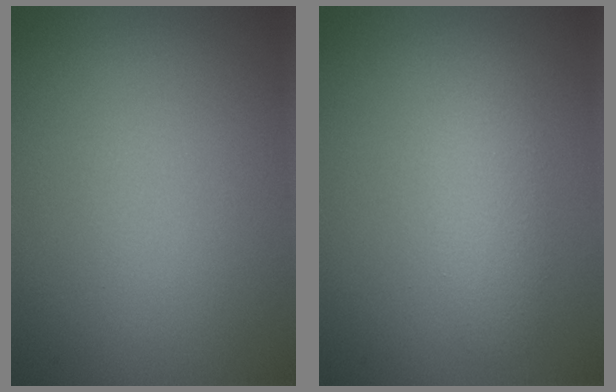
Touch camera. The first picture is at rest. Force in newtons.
{"total": 2.6, "press": 2.6, "slide": 0.2}